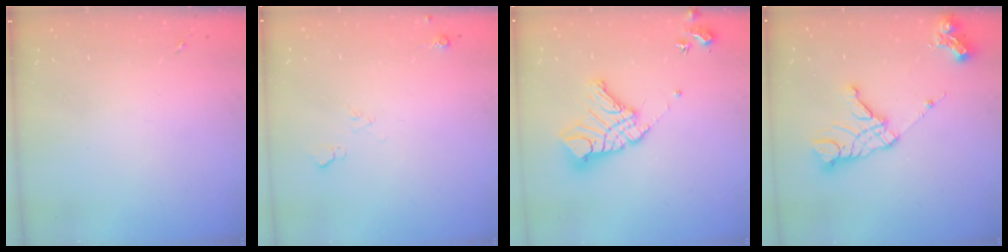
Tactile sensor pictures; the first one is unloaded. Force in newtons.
{"total": 4.6, "press": 4.5, "slide": 0.8}
{"total": 16.3, "press": 16.2, "slide": 2.0}
{"total": 14.9, "press": 14.8, "slide": 1.6}